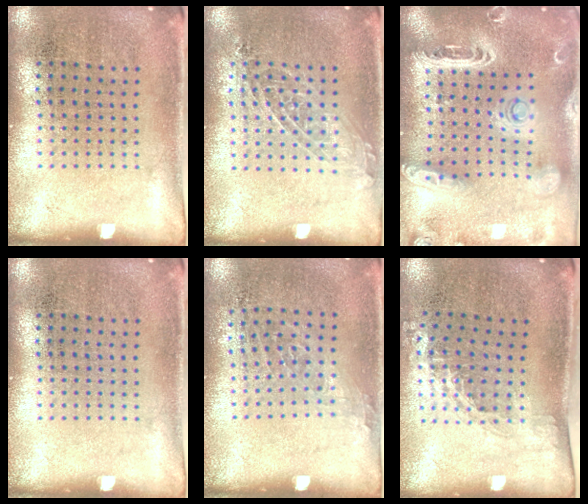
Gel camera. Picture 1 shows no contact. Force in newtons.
{"total": 1.3, "press": 1.1, "slide": 0.5}
{"total": 3.3, "press": 2.7, "slide": 1.8}
{"total": 0.0}
{"total": 1.0, "press": 0.7, "slide": 0.6}
{"total": 1.3, "press": 0.9, "slide": 0.9}